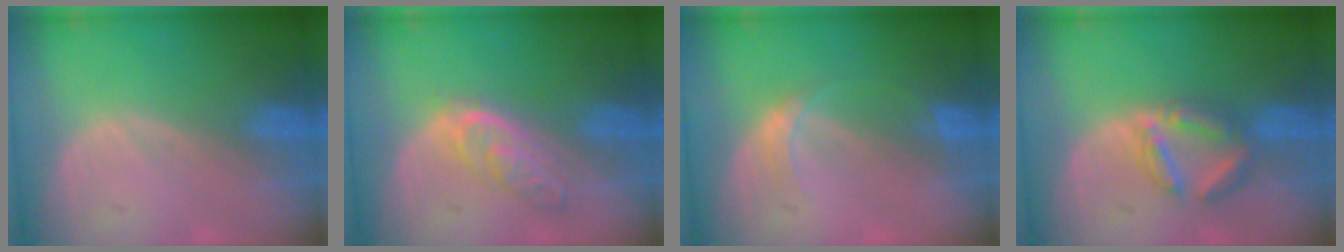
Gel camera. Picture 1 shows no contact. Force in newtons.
{"total": 4.7, "press": 4.4, "slide": 1.6}
{"total": 2.1, "press": 2.1, "slide": 0.2}
{"total": 5.0, "press": 5.0, "slide": 0.5}